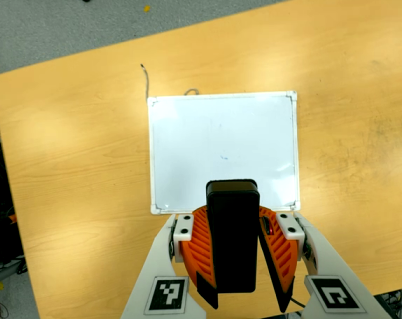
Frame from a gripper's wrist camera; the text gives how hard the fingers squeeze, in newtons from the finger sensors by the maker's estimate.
{"total": 9.5, "left": 9.3, "right": 9.7}